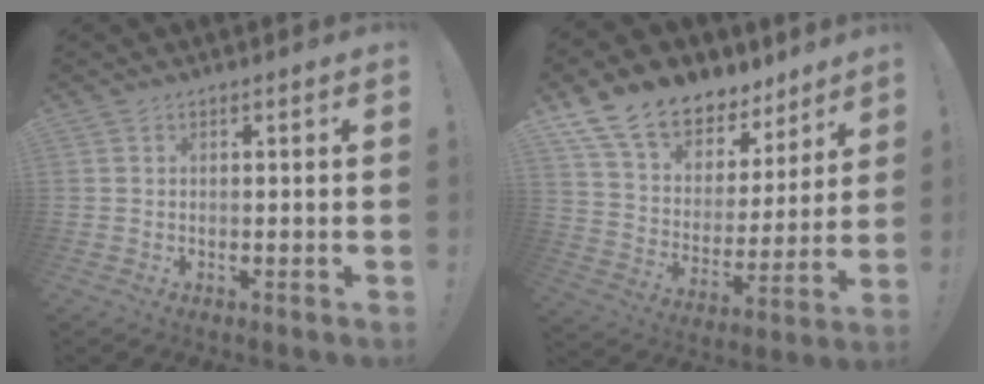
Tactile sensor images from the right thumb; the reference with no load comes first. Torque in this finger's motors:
{"motor_torque": [0.26, 1.45, 0.35, 0.23, 0.14]}